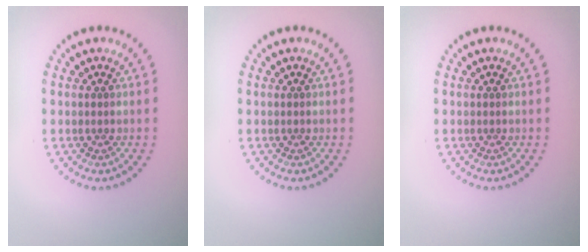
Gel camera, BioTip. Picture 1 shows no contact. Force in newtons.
{"total": 0.0}
{"total": 0.0}